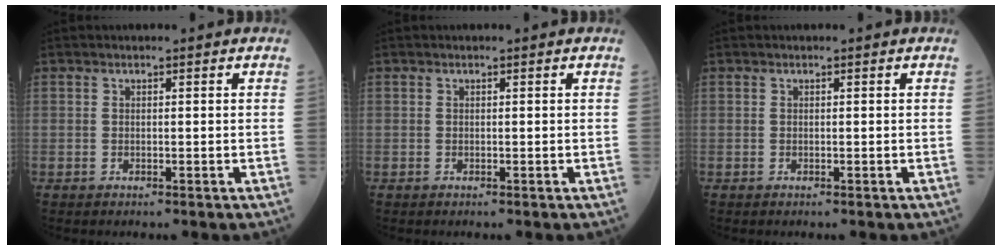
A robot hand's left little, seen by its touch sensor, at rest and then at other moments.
{"total": 0.0}
{"total": 0.0}